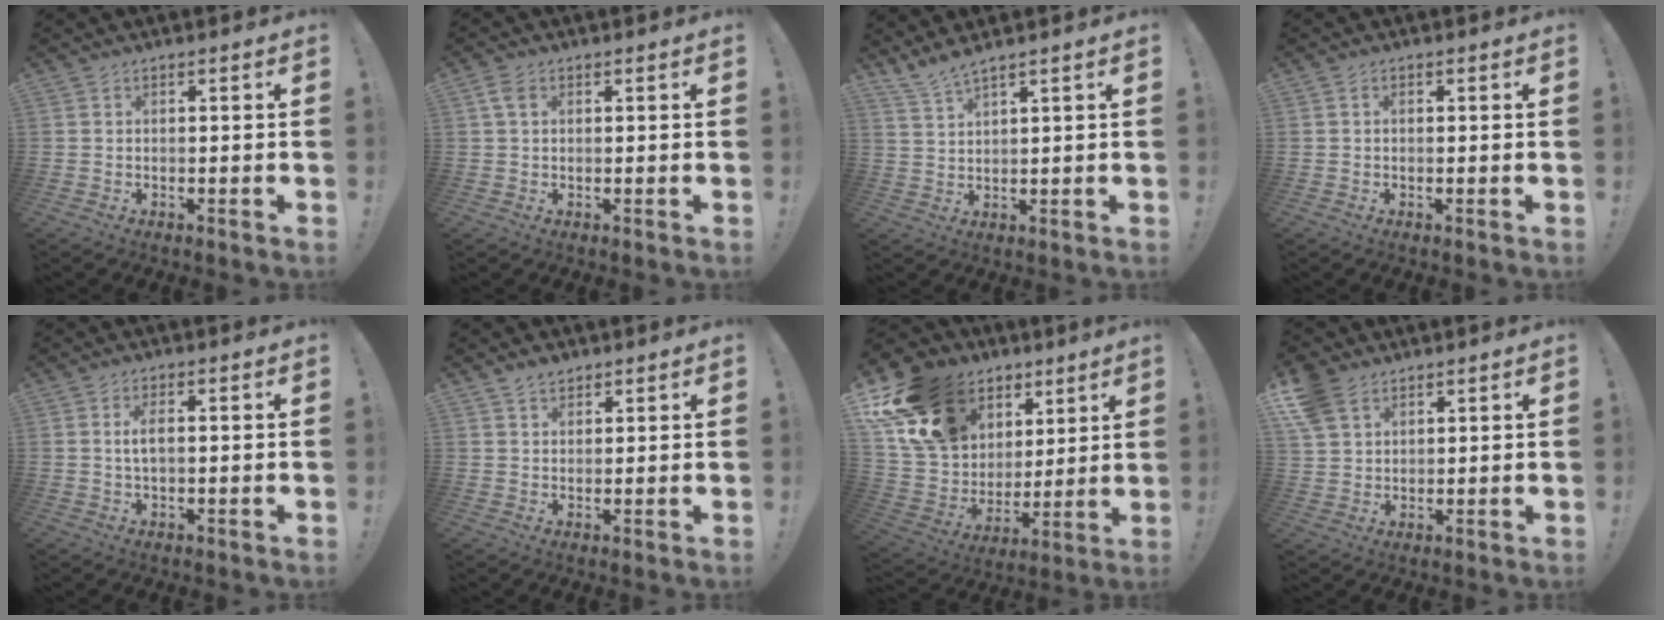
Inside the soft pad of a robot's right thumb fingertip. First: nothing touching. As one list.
[{"total": 3.1, "force": [1.1, 2.0, 2.2], "torque": [-0.037, 0.003, 0.020]}, {"total": 4.1, "force": [3.6, -0.2, 2.0], "torque": [-0.051, -0.018, 0.066]}, {"total": 0.7, "force": [0.0, 0.6, 0.4], "torque": [-0.008, 0.003, 0.000]}, {"total": 3.4, "force": [0.4, 1.3, 3.1], "torque": [-0.054, 0.002, 0.006]}, {"total": 3.1, "force": [2.4, 1.7, 0.8], "torque": [-0.011, -0.012, 0.044]}, {"total": 21.1, "force": [11.9, 14.8, 9.1], "torque": [-0.151, -0.070, 0.251]}, {"total": 8.8, "force": [5.5, 5.8, 3.8], "torque": [-0.082, -0.017, 0.111]}]